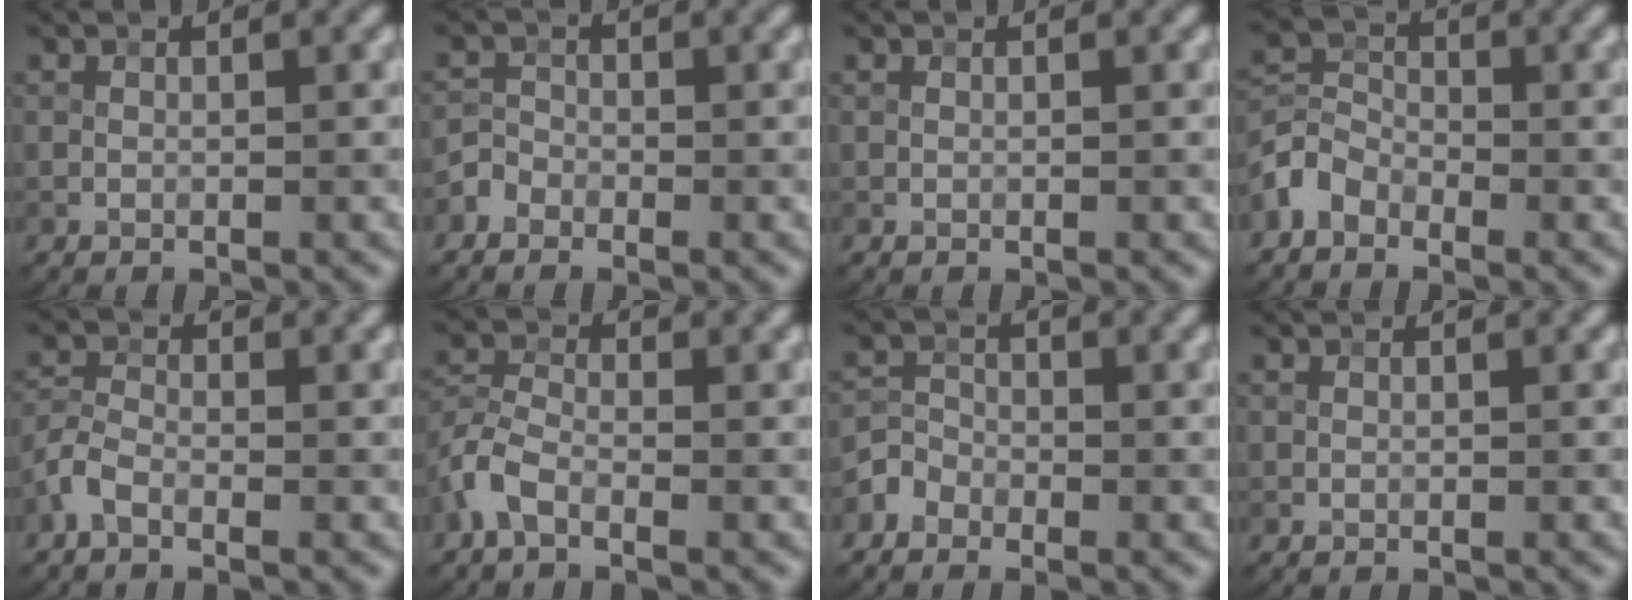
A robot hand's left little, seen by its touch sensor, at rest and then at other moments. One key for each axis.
{"total": 1.5, "fx": -1.0, "fy": 1.1, "fz": 0.3, "tx": 0.005, "ty": 0.005, "tz": -0.021}
{"total": 0.0}
{"total": 2.9, "fx": -2.0, "fy": 1.8, "fz": 1.0, "tx": -0.021, "ty": 0.009, "tz": -0.050}
{"total": 2.1, "fx": -1.4, "fy": 0.9, "fz": 1.2, "tx": -0.028, "ty": 0.007, "tz": -0.037}
{"total": 3.0, "fx": -1.9, "fy": 1.3, "fz": 1.9, "tx": -0.046, "ty": 0.010, "tz": -0.053}
{"total": 2.3, "fx": -1.6, "fy": 1.6, "fz": 0.3, "tx": 0.008, "ty": 0.007, "tz": -0.033}
{"total": 0.0}